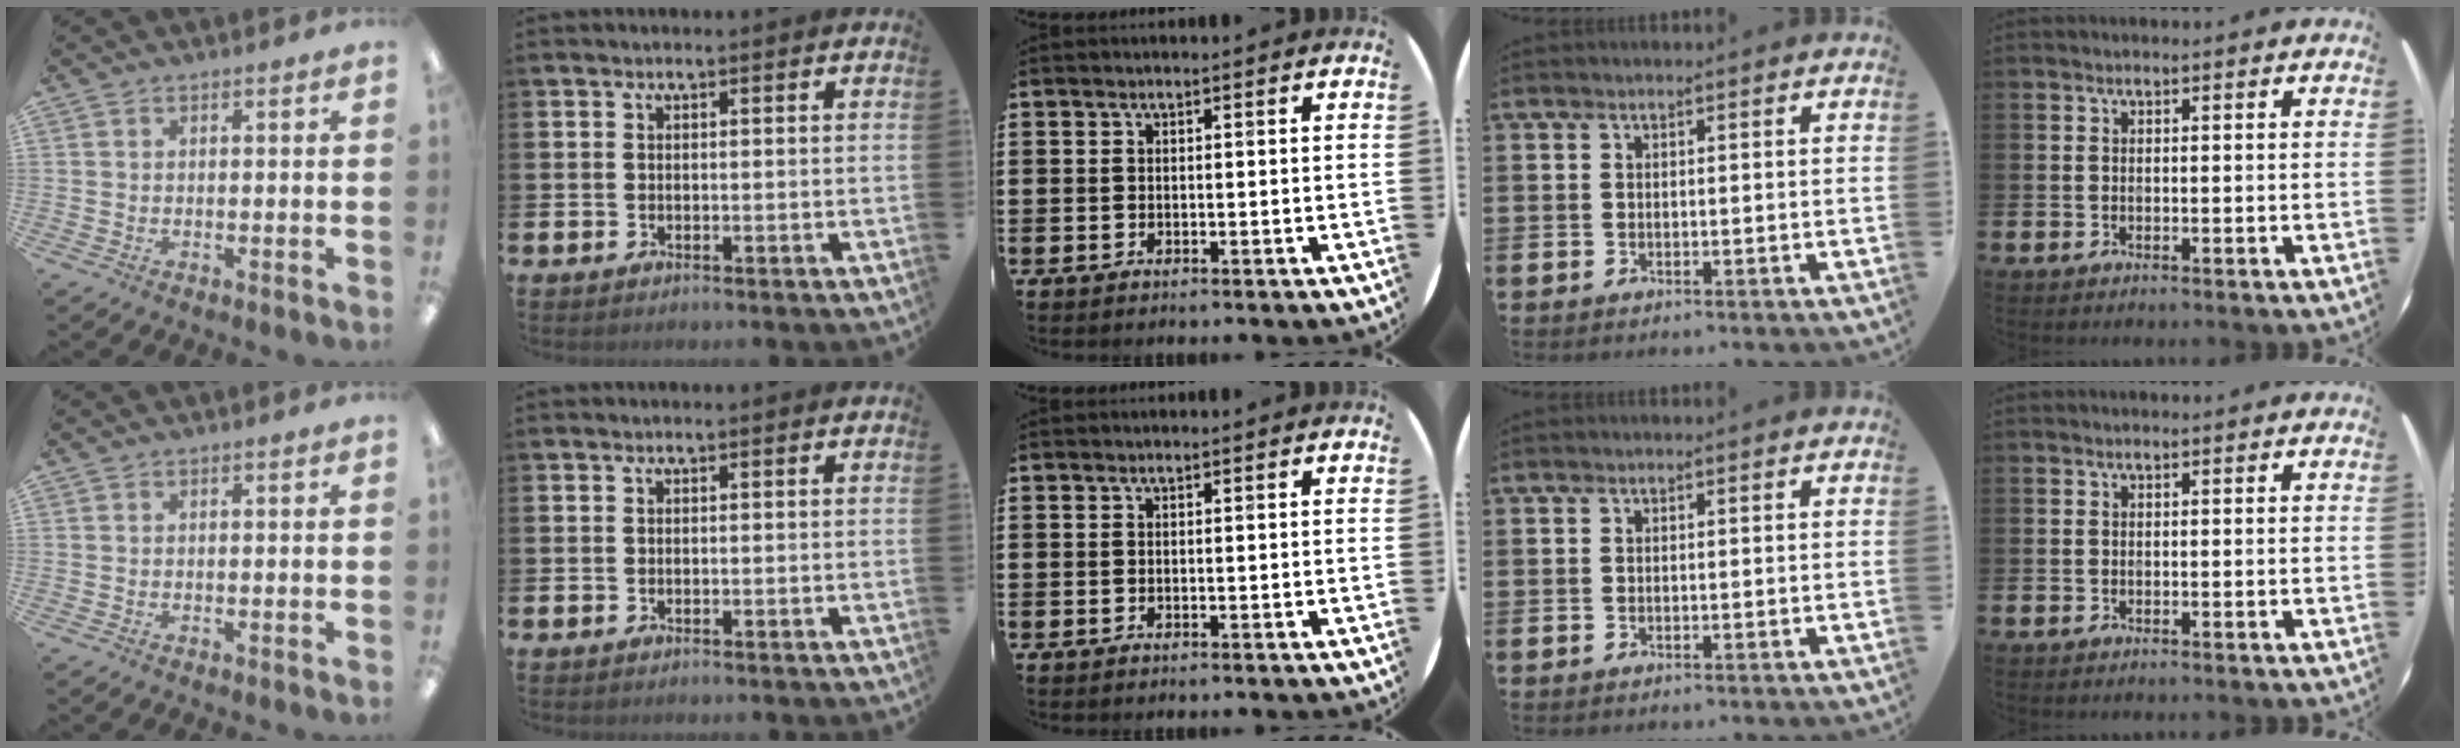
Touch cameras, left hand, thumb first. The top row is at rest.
{}